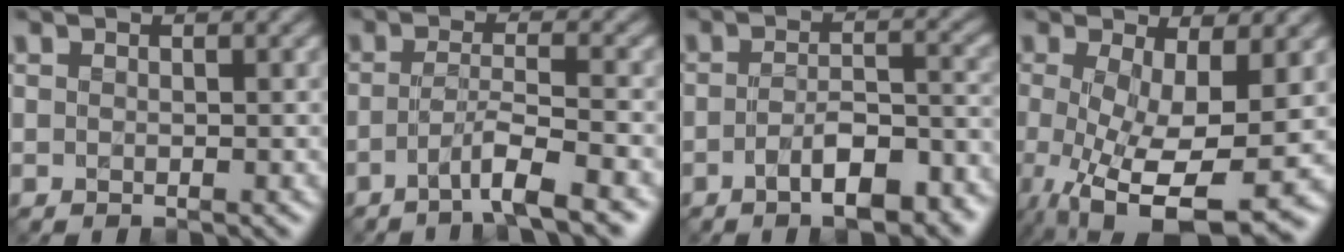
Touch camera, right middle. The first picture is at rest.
{"total": 4.0, "force": [-2.2, 0.3, 3.4], "torque": [-0.055, 0.004, -0.051]}
{"total": 6.1, "force": [-3.5, 1.9, 4.6], "torque": [-0.072, 0.006, -0.052]}
{"total": 10.6, "force": [-3.2, 3.5, 9.5], "torque": [-0.166, -0.030, -0.043]}